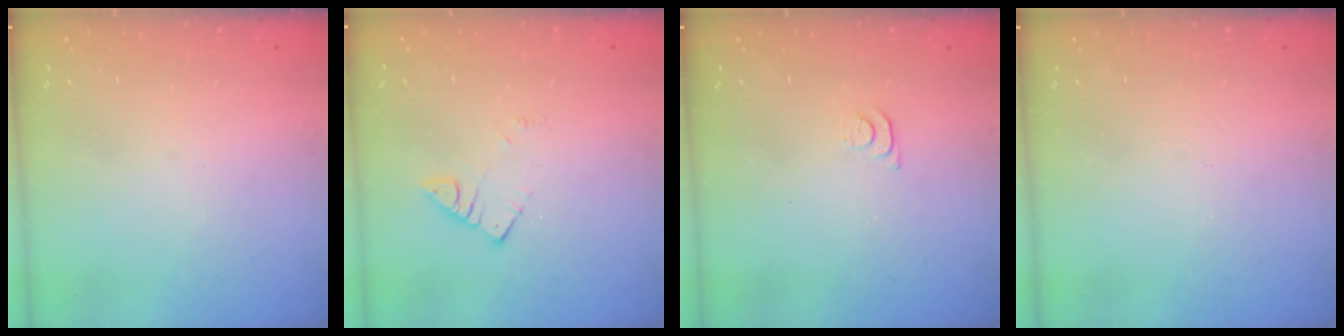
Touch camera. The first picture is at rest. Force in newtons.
{"total": 2.8, "press": 2.7, "slide": 0.3}
{"total": 4.3, "press": 4.2, "slide": 0.5}
{"total": 0.0}